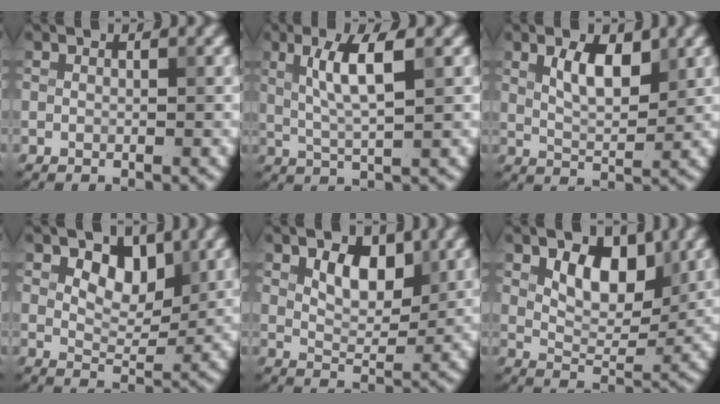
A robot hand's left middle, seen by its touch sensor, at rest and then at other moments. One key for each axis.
{"total": 4.7, "fx": 1.4, "fy": 0.8, "fz": 4.4, "tx": -0.088, "ty": 0.001, "tz": 0.029}
{"total": 3.7, "fx": 1.7, "fy": 1.5, "fz": 2.9, "tx": -0.055, "ty": 0.000, "tz": 0.032}
{"total": 4.1, "fx": 1.9, "fy": 2.5, "fz": 2.6, "tx": -0.041, "ty": -0.005, "tz": 0.024}
{"total": 4.1, "fx": 1.7, "fy": 2.3, "fz": 2.9, "tx": -0.050, "ty": -0.002, "tz": 0.027}
{"total": 5.2, "fx": 2.2, "fy": 3.0, "fz": 3.7, "tx": -0.063, "ty": -0.007, "tz": 0.031}